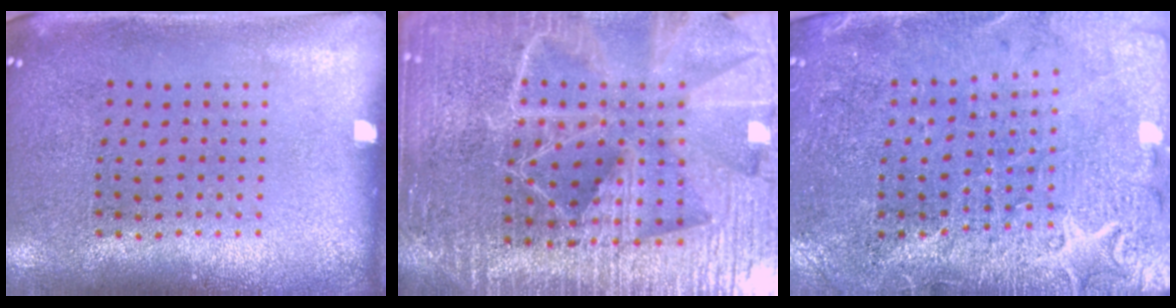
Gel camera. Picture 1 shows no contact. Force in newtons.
{"total": 6.3, "press": 5.5, "slide": 3.2}
{"total": 3.2, "press": 3.1, "slide": 0.7}